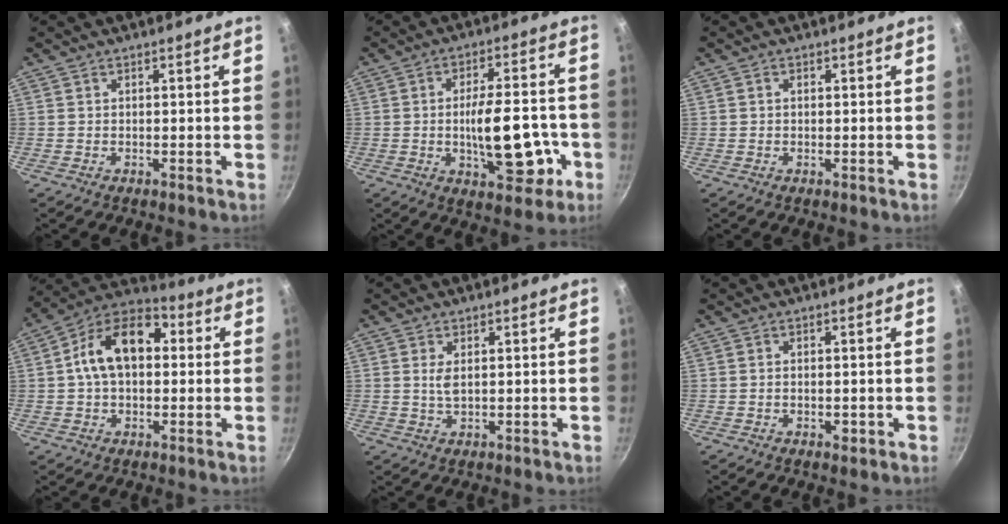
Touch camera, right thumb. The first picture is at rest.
{"total": 14.8, "force": [-3.3, 6.6, 12.8], "torque": [-0.164, 0.020, -0.036]}
{"total": 0.8, "force": [0.2, 0.6, 0.4], "torque": [-0.008, 0.005, 0.003]}
{"total": 14.7, "force": [1.7, 9.6, 11.0], "torque": [-0.154, 0.034, 0.006]}
{"total": 2.6, "force": [0.7, 1.2, 2.2], "torque": [-0.042, -0.007, 0.015]}
{"total": 1.6, "force": [-0.4, 0.9, 1.2], "torque": [-0.018, -0.001, -0.006]}